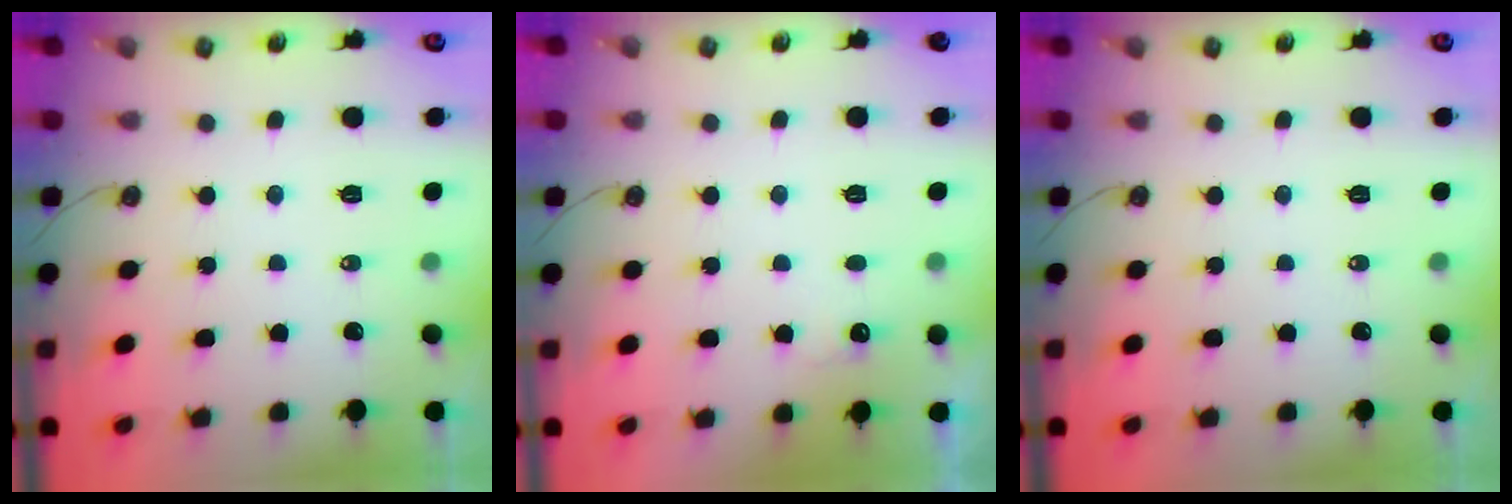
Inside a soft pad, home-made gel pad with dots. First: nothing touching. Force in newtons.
{"total": 5.2, "press": 5.0, "slide": 1.1}
{"total": 0.0}